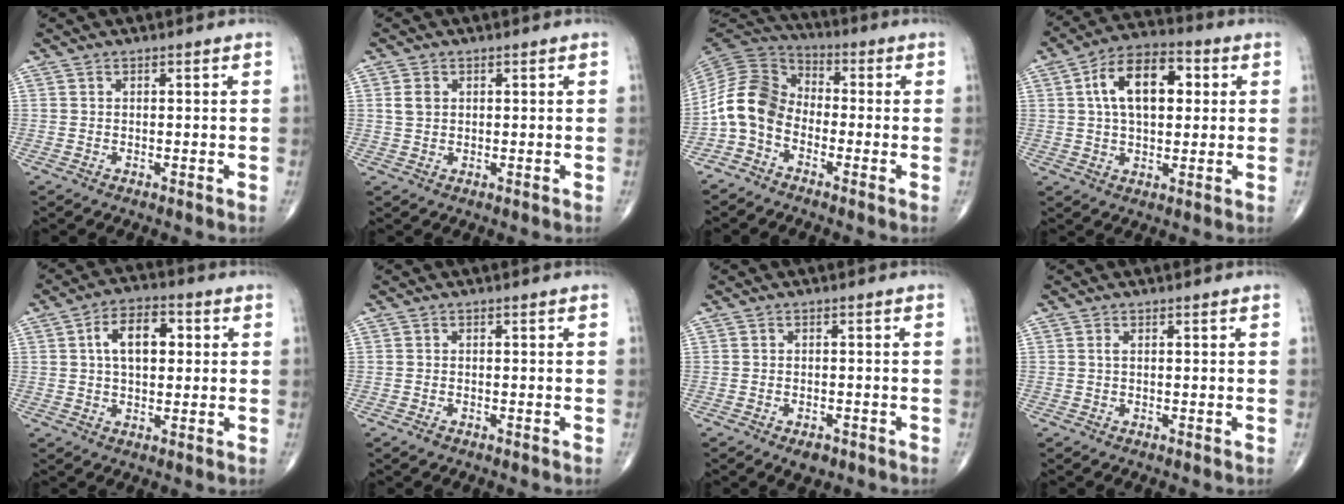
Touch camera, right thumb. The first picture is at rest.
{"total": 2.3, "force": [0.6, 1.8, 1.4], "torque": [-0.024, 0.001, 0.015]}
{"total": 10.1, "force": [-3.3, 7.4, 6.1], "torque": [-0.116, 0.053, -0.085]}
{"total": 13.6, "force": [3.0, 7.7, 10.8], "torque": [-0.166, 0.018, 0.042]}
{"total": 9.0, "force": [1.8, 5.2, 7.1], "torque": [-0.104, 0.015, 0.024]}
{"total": 0.9, "force": [-0.6, 0.5, 0.4], "torque": [-0.010, 0.000, -0.012]}
{"total": 2.7, "force": [-1.7, 1.5, 1.6], "torque": [-0.020, 0.003, -0.019]}
{"total": 0.5, "force": [0.1, 0.2, 0.5], "torque": [-0.016, 0.000, 0.002]}